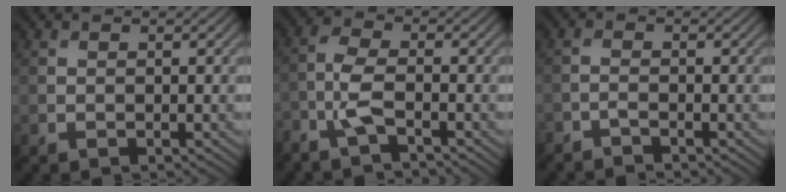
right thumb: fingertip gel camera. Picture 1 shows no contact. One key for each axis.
{"total": 4.1, "fx": -2.4, "fy": 1.3, "fz": 3.0, "tx": -0.074, "ty": 0.002, "tz": -0.062}
{"total": 1.7, "fx": -1.6, "fy": 0.2, "fz": 0.6, "tx": -0.016, "ty": -0.003, "tz": -0.040}